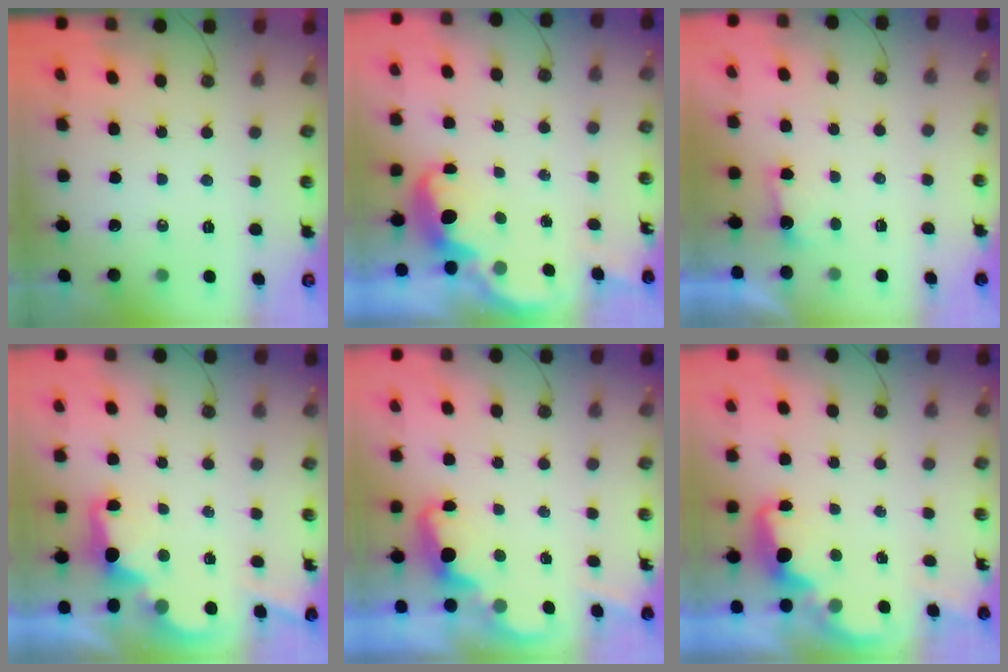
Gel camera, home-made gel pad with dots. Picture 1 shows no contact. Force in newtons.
{"total": 2.7, "press": 2.6, "slide": 0.6}
{"total": 1.6, "press": 1.4, "slide": 0.9}
{"total": 2.5, "press": 2.4, "slide": 0.8}
{"total": 2.3, "press": 2.2, "slide": 0.5}
{"total": 2.2, "press": 2.1, "slide": 0.6}